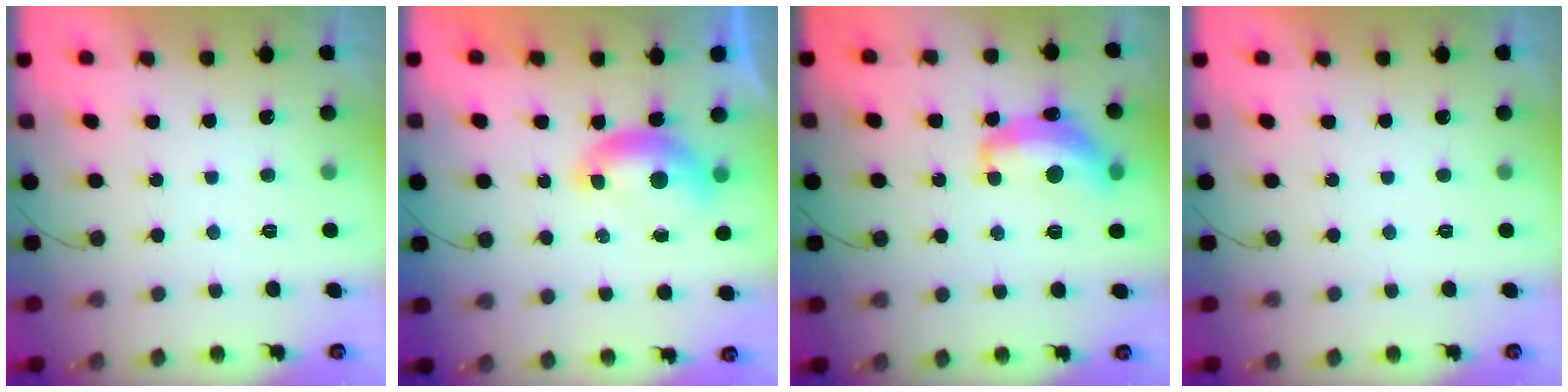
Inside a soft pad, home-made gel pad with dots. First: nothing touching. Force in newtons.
{"total": 6.9, "press": 6.9, "slide": 0.9}
{"total": 13.4, "press": 13.4, "slide": 0.8}
{"total": 0.0}